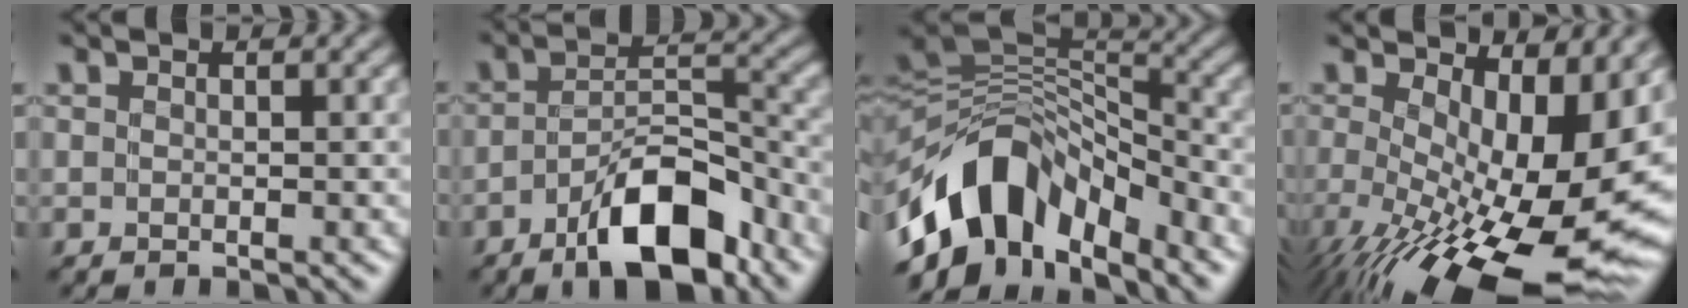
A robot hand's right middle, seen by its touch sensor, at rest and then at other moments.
{"total": 8.5, "force": [-5.1, 3.2, 5.9], "torque": [-0.097, 0.011, -0.088]}
{"total": 10.6, "force": [-6.1, 6.3, 5.9], "torque": [-0.098, 0.011, -0.113]}
{"total": 17.1, "force": [-2.8, 8.0, 14.9], "torque": [-0.214, -0.038, -0.026]}